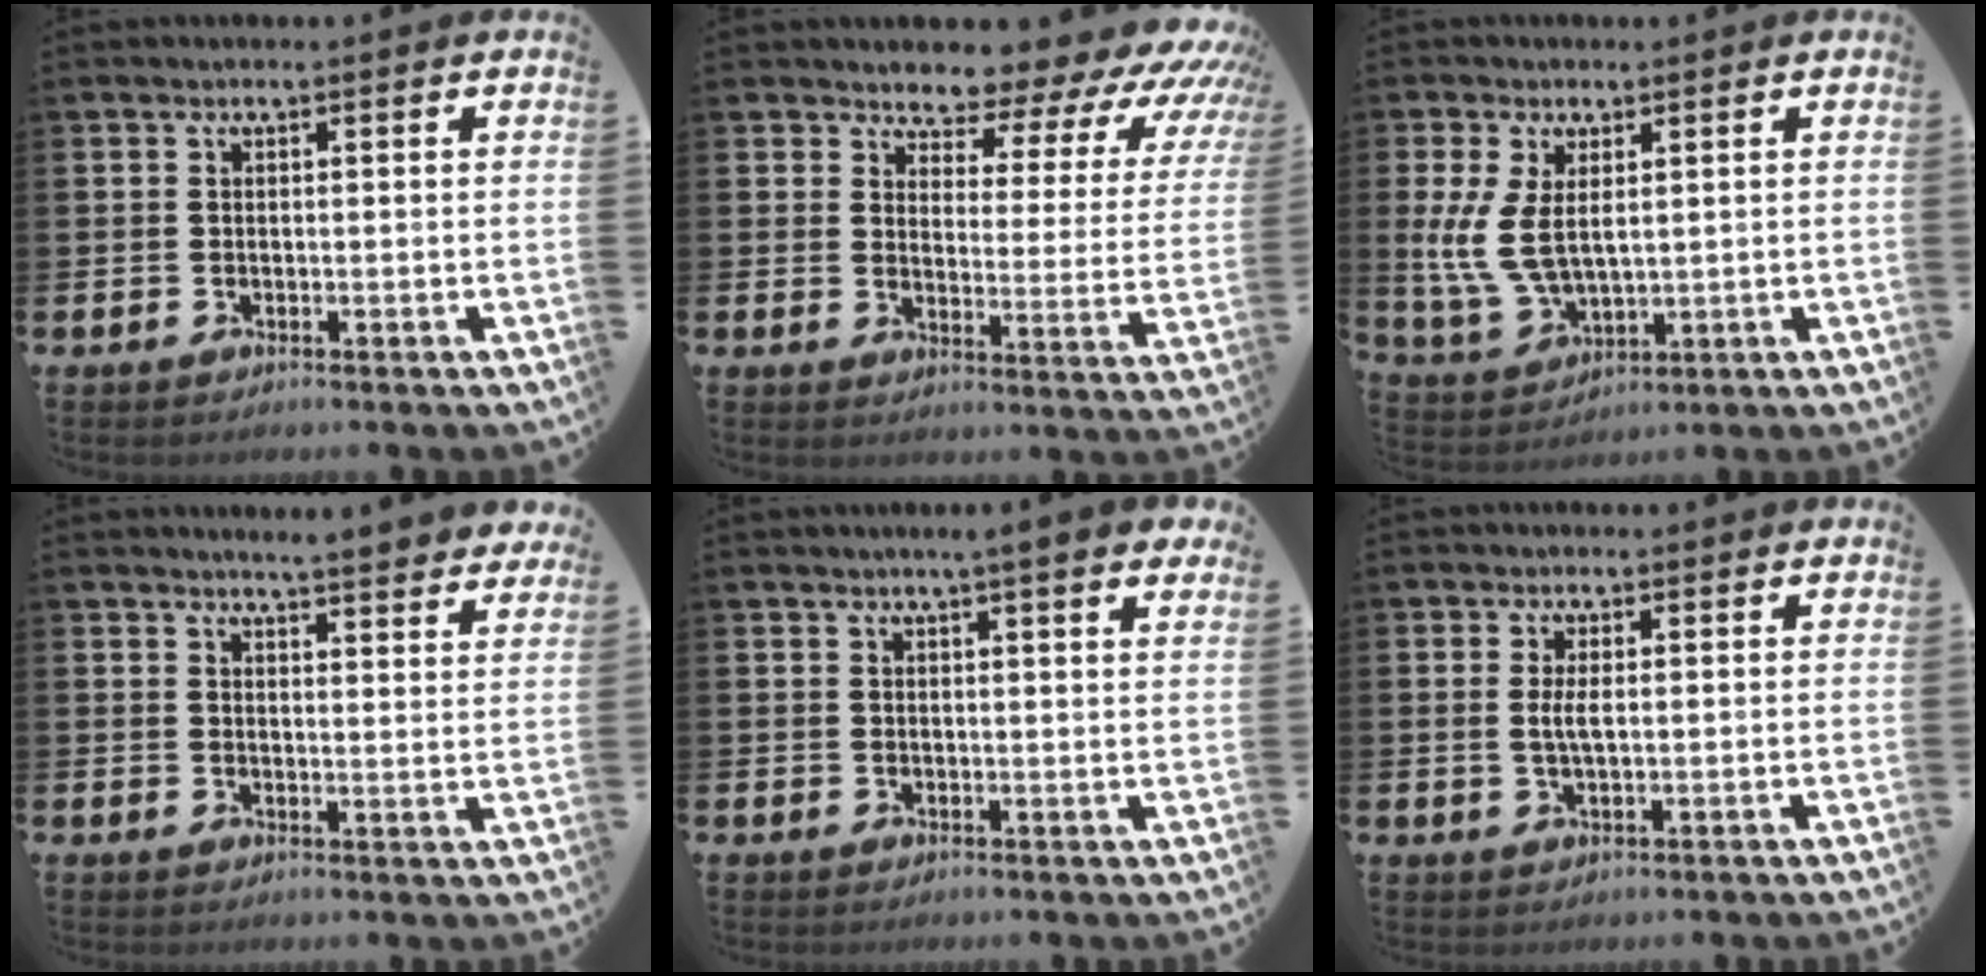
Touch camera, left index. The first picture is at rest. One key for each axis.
{"total": 5.2, "fx": 4.5, "fy": 2.2, "fz": 1.2, "tx": -0.021, "ty": -0.055, "tz": 0.064}
{"total": 6.7, "fx": 1.7, "fy": 3.8, "fz": 5.3, "tx": -0.117, "ty": 0.000, "tz": 0.029}
{"total": 4.8, "fx": 4.7, "fy": -0.3, "fz": 0.6, "tx": -0.012, "ty": -0.031, "tz": 0.082}
{"total": 3.7, "fx": 3.1, "fy": 0.1, "fz": 2.0, "tx": -0.024, "ty": -0.016, "tz": 0.050}
{"total": 2.5, "fx": 0.4, "fy": 0.9, "fz": 2.3, "tx": -0.046, "ty": 0.004, "tz": 0.004}